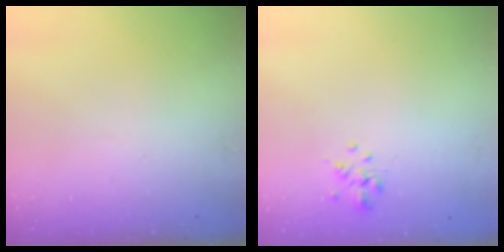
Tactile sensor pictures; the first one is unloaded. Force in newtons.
{"total": 1.9, "press": 1.7, "slide": 0.8}